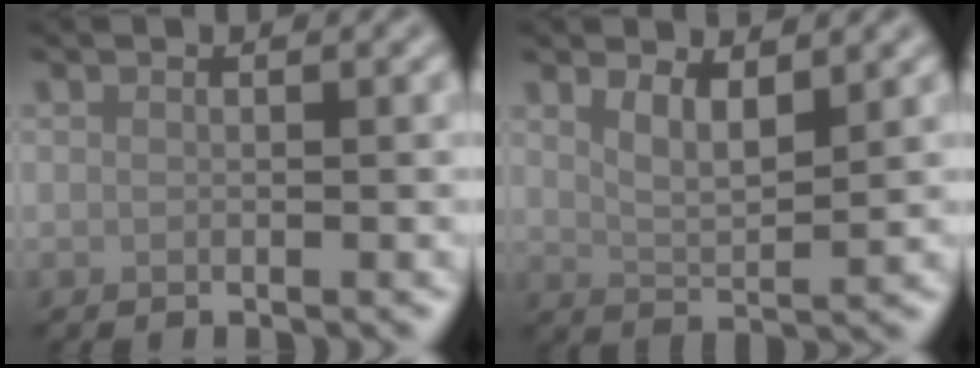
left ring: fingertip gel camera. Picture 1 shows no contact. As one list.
[{"total": 2.9, "force": [1.8, 0.9, 2.1], "torque": [-0.041, -0.009, 0.036]}]